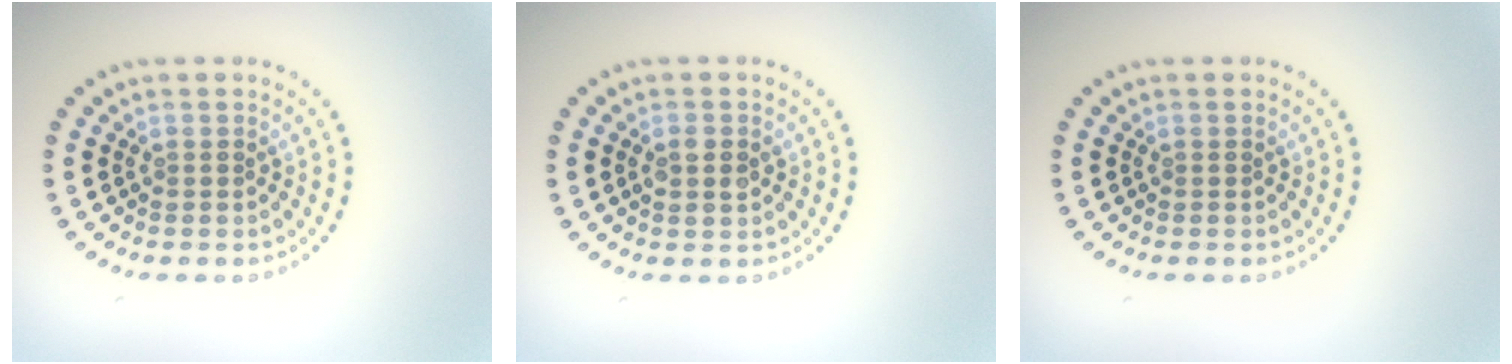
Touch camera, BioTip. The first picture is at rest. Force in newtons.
{"total": 1.5, "press": 1.5, "slide": 0.2}
{"total": 0.0}